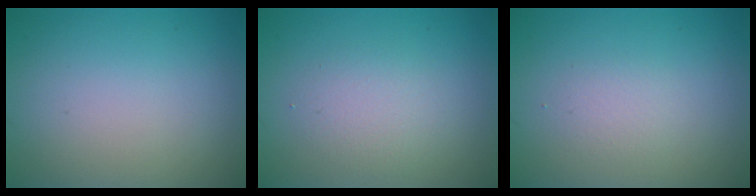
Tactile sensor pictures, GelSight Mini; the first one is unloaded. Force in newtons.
{"total": 2.2, "press": 2.2, "slide": 0.2}
{"total": 1.3, "press": 1.3, "slide": 0.1}